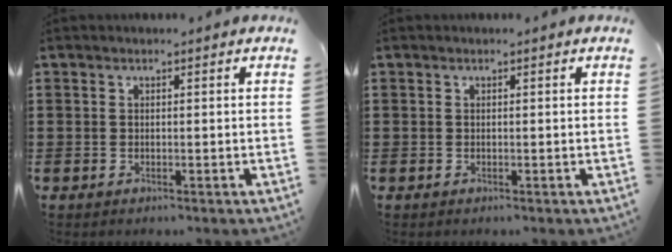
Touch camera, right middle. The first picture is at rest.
{"total": 0.0}